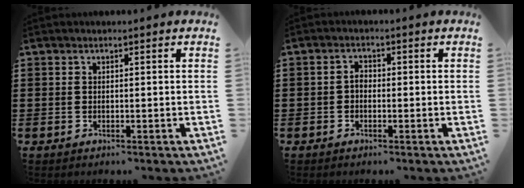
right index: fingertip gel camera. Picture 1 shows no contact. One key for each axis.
{"total": 1.7, "fx": -0.6, "fy": 1.0, "fz": 1.2, "tx": -0.025, "ty": 0.003, "tz": -0.012}